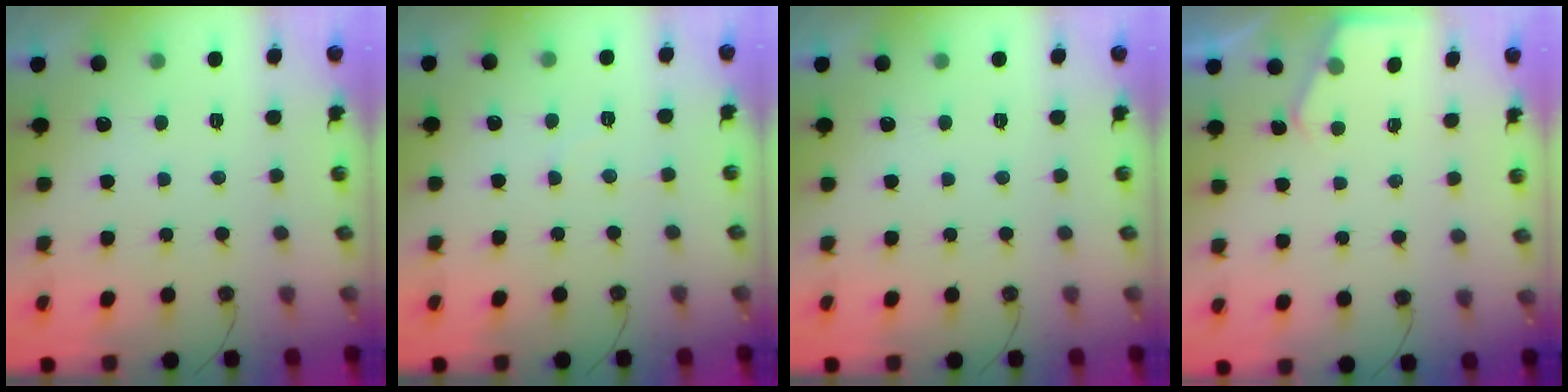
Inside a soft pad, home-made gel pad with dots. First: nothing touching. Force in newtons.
{"total": 4.9, "press": 4.8, "slide": 0.9}
{"total": 0.0}
{"total": 2.1, "press": 2.1, "slide": 0.4}